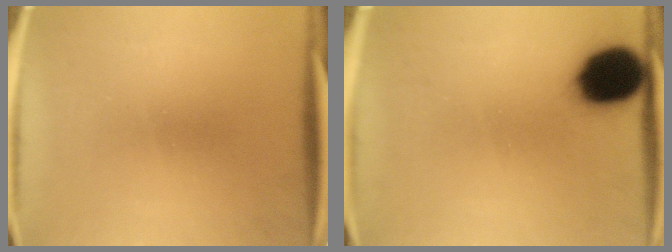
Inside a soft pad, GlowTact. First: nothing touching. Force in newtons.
{"total": 9.5}